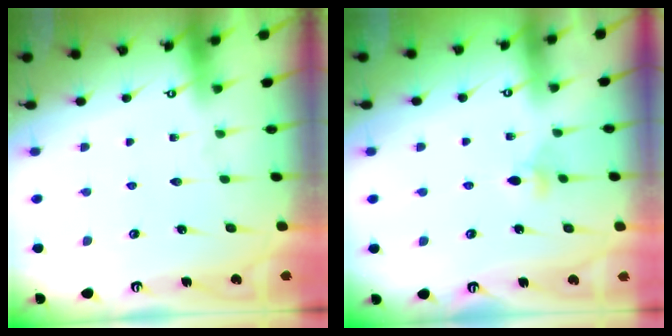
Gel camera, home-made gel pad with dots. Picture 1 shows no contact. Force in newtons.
{"total": 2.9, "press": 2.8, "slide": 0.6}